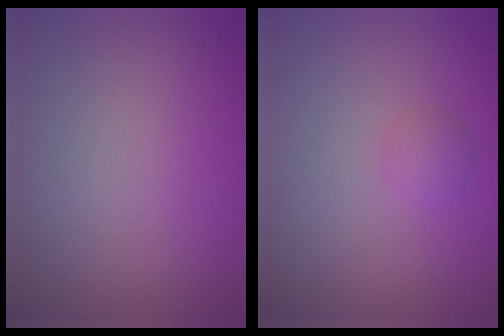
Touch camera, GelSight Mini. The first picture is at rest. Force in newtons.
{"total": 1.1, "press": 1.1, "slide": 0.1}